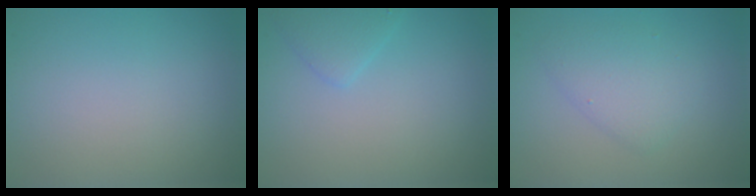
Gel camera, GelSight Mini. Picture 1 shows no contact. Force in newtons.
{"total": 1.7, "press": 1.7, "slide": 0.1}
{"total": 2.9, "press": 2.9, "slide": 0.2}